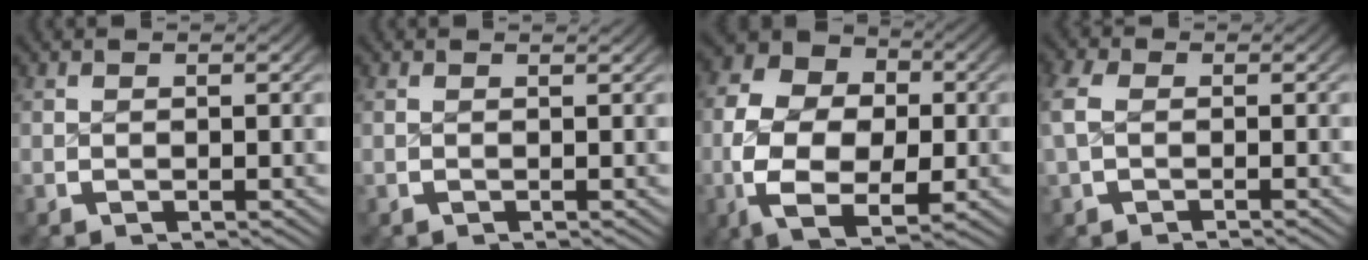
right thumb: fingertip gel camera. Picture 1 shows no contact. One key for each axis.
{"total": 0.6, "fx": 0.3, "fy": -0.4, "fz": 0.3, "tx": -0.004, "ty": -0.001, "tz": 0.003}
{"total": 13.8, "fx": -1.0, "fy": 10.1, "fz": 9.3, "tx": -0.191, "ty": -0.034, "tz": -0.010}
{"total": 2.9, "fx": -0.6, "fy": 1.8, "fz": 2.2, "tx": -0.052, "ty": 0.000, "tz": -0.006}